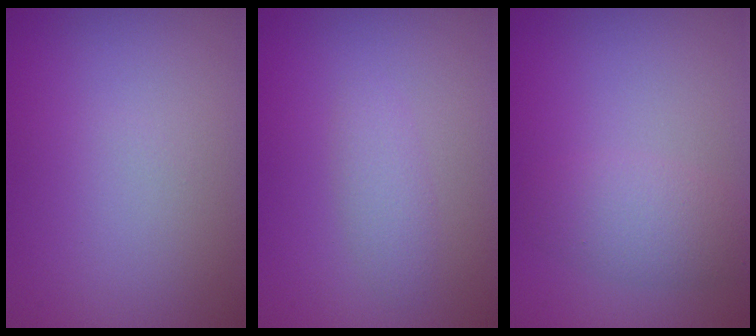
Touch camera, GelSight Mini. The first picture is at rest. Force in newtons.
{"total": 1.5, "press": 1.5, "slide": 0.0}
{"total": 2.7, "press": 2.7, "slide": 0.1}